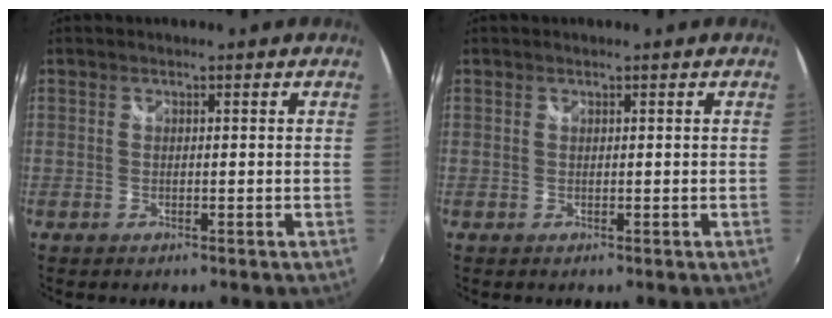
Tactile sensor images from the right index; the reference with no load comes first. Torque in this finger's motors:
{"motor_torque": [0.00, 0.00, 0.00, 0.00]}